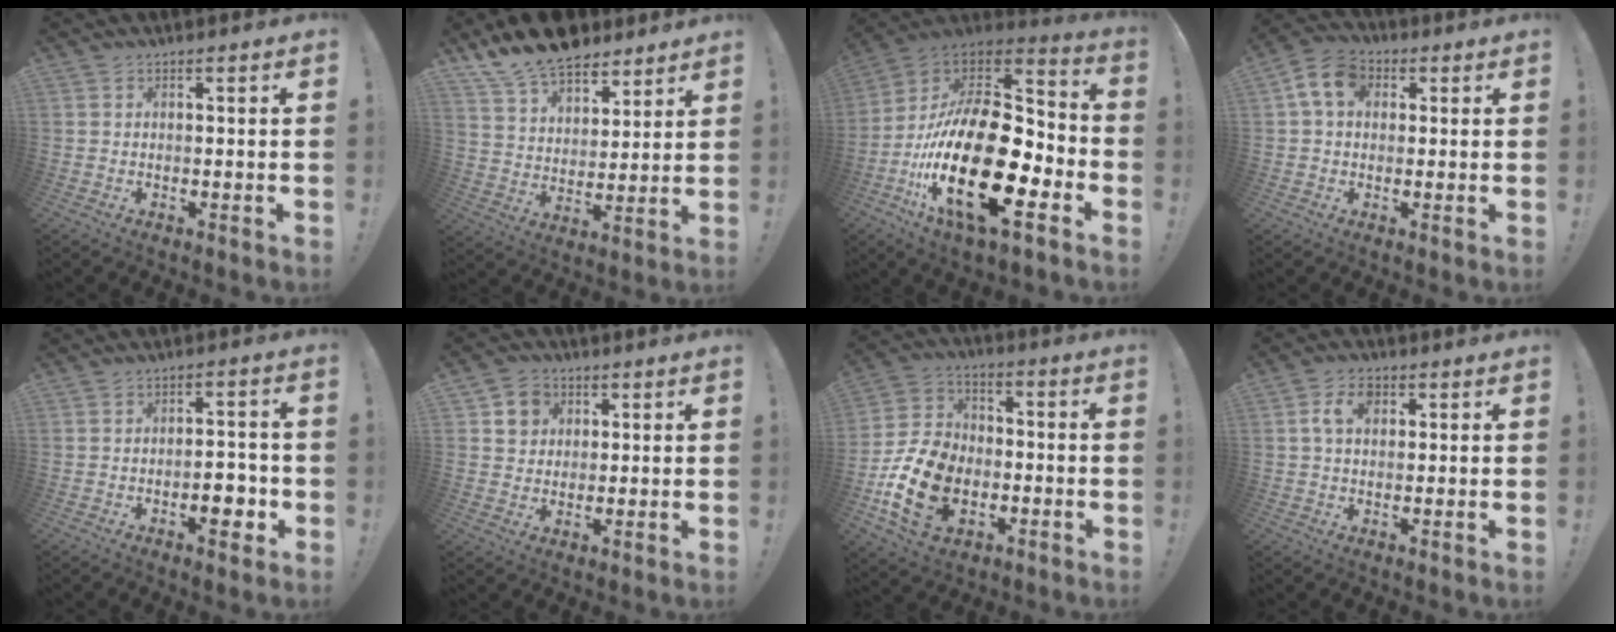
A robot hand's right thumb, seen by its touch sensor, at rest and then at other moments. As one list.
[{"total": 14.8, "force": [11.9, 7.3, 4.9], "torque": [-0.091, -0.088, 0.221]}, {"total": 30.7, "force": [-9.4, 13.5, 25.9], "torque": [-0.507, 0.036, -0.155]}, {"total": 9.3, "force": [2.6, 6.6, 6.1], "torque": [-0.113, 0.010, 0.053]}, {"total": 6.9, "force": [-2.7, 3.6, 5.2], "torque": [-0.059, 0.011, -0.044]}, {"total": 6.7, "force": [2.5, 6.0, 1.6], "torque": [-0.012, -0.009, 0.049]}, {"total": 19.5, "force": [-6.4, 13.7, 12.3], "torque": [-0.227, 0.040, -0.103]}, {"total": 6.6, "force": [1.9, 4.1, 4.8], "torque": [-0.087, 0.007, 0.032]}]